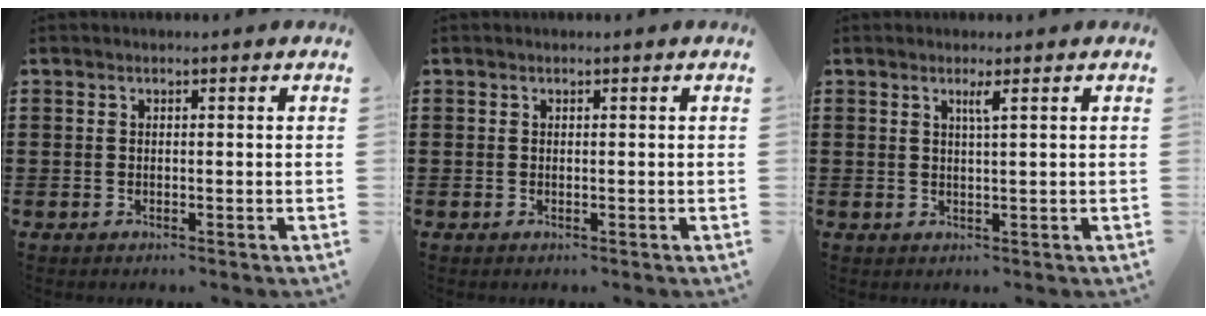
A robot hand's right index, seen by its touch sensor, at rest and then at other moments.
{"total": 0.0}
{"total": 1.4, "force": [0.8, 0.3, 1.2], "torque": [-0.016, 0.000, 0.010]}